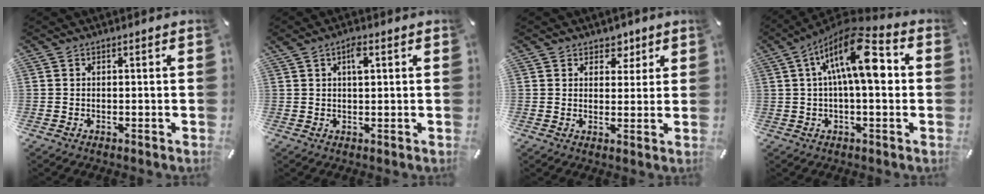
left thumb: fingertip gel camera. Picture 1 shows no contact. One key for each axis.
{"total": 3.4, "fx": 1.4, "fy": 1.4, "fz": 2.8, "tx": -0.052, "ty": 0.004, "tz": 0.021}
{"total": 4.7, "fx": 2.6, "fy": 3.7, "fz": 1.3, "tx": 0.004, "ty": -0.012, "tz": 0.039}
{"total": 16.4, "fx": 3.4, "fy": 6.4, "fz": 14.7, "tx": -0.247, "ty": -0.004, "tz": 0.053}